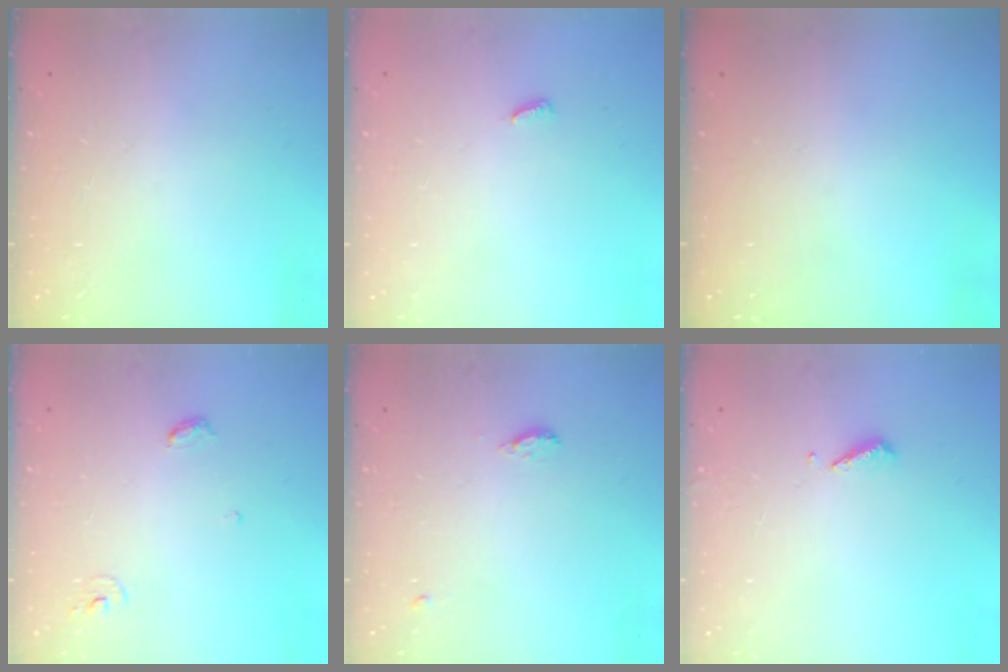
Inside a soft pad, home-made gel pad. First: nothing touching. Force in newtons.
{"total": 3.5, "press": 3.4, "slide": 0.6}
{"total": 0.0}
{"total": 4.0, "press": 4.0, "slide": 0.3}
{"total": 8.1, "press": 5.6, "slide": 5.8}
{"total": 4.0, "press": 3.9, "slide": 0.3}